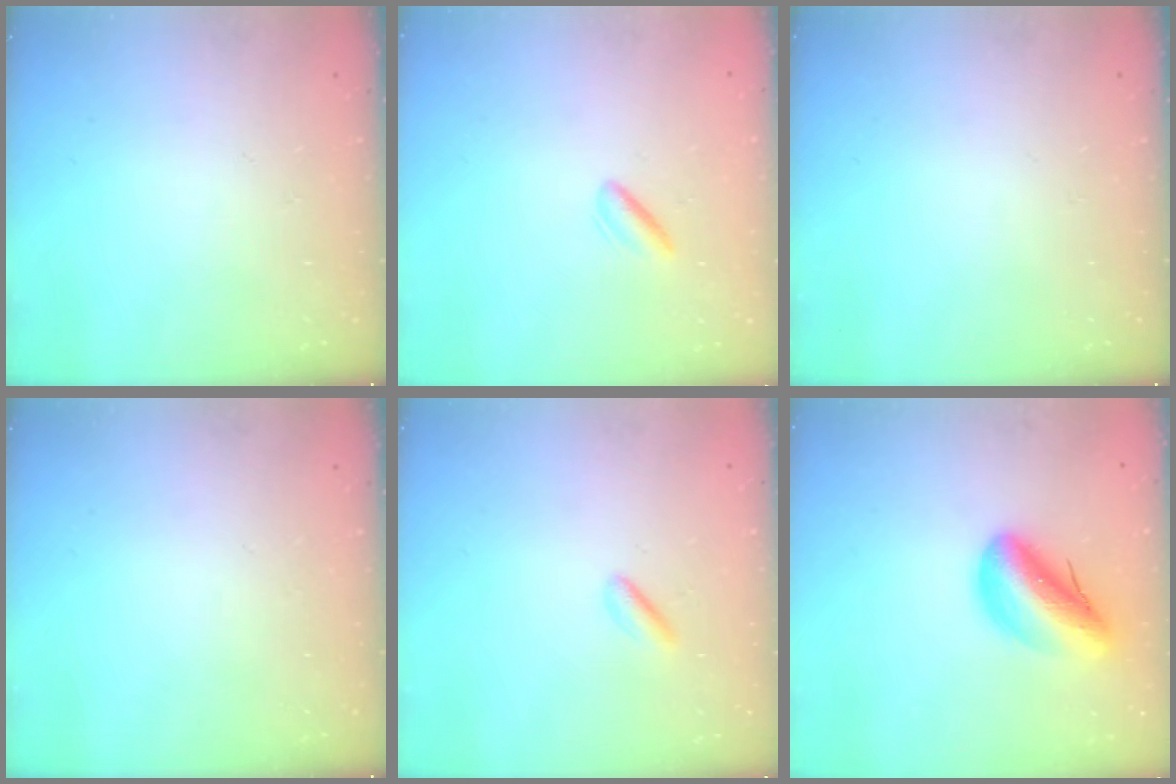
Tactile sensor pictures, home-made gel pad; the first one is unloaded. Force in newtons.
{"total": 1.0, "press": 0.8, "slide": 0.6}
{"total": 0.0}
{"total": 0.0}
{"total": 2.4, "press": 2.3, "slide": 0.6}
{"total": 12.2, "press": 11.8, "slide": 3.3}